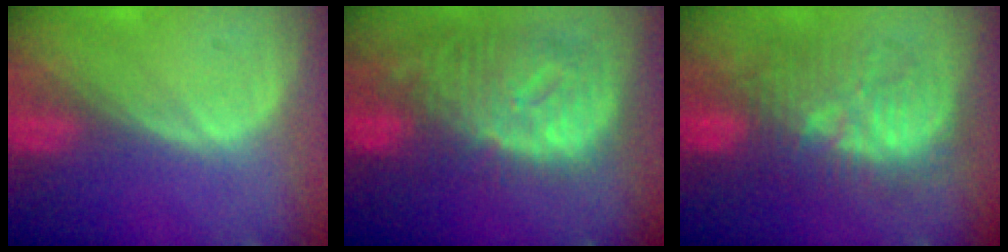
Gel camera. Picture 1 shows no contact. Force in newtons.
{"total": 12.5, "press": 10.8, "slide": 6.3}
{"total": 10.3, "press": 10.3, "slide": 0.3}